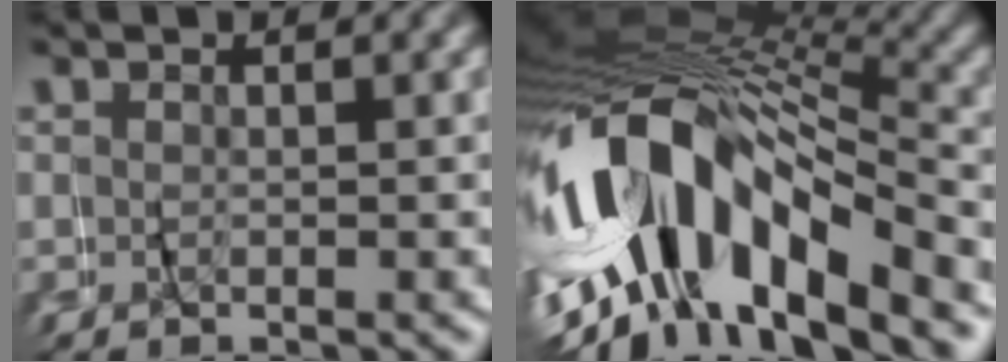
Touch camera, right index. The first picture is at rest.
{"total": 16.3, "force": [-2.7, 11.2, 11.5], "torque": [-0.248, 0.010, -0.047]}